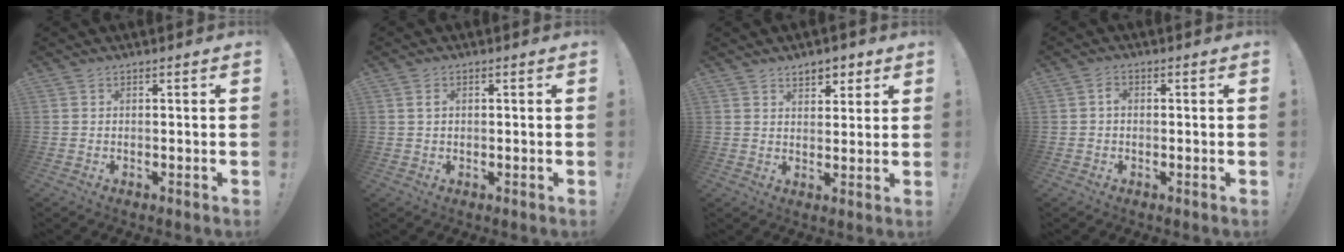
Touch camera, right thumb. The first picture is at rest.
{"total": 1.8, "force": [0.4, 1.2, 1.2], "torque": [-0.034, 0.008, 0.008]}
{"total": 5.2, "force": [3.6, 3.2, 2.0], "torque": [-0.015, -0.018, 0.062]}
{"total": 1.5, "force": [-0.4, 1.1, 0.9], "torque": [-0.010, 0.003, -0.010]}